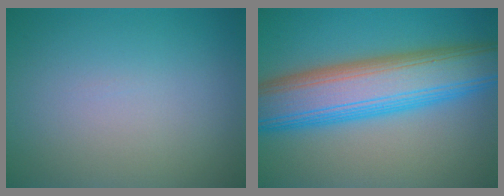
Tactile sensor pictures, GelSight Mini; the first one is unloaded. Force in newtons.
{"total": 10.8, "press": 10.8, "slide": 0.4}